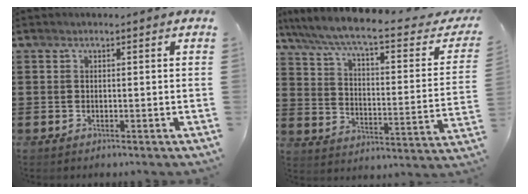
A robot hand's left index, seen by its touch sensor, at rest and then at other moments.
{"total": 7.4, "force": [5.9, 0.1, 4.4], "torque": [-0.111, -0.043, 0.093]}